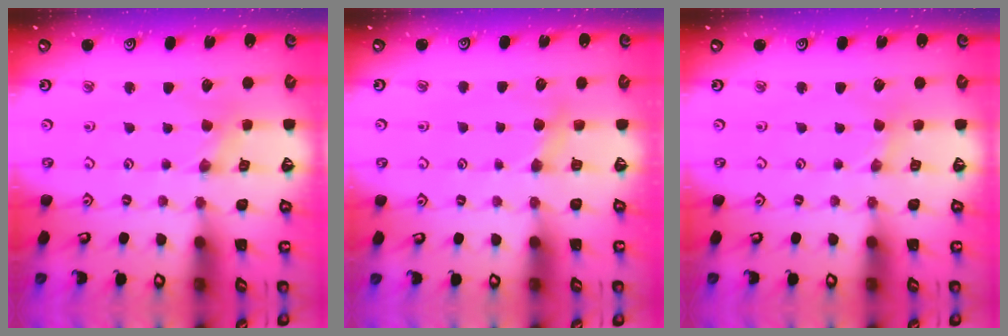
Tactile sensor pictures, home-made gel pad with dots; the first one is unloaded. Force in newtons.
{"total": 3.9, "press": 3.9, "slide": 0.5}
{"total": 0.0}